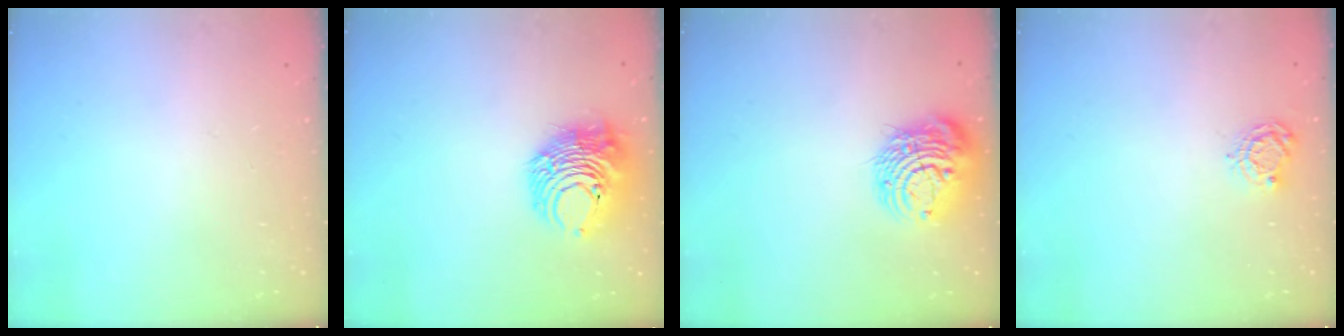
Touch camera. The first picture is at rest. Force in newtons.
{"total": 11.4, "press": 11.3, "slide": 0.6}
{"total": 12.4, "press": 12.4, "slide": 1.4}
{"total": 5.1, "press": 5.1, "slide": 0.4}